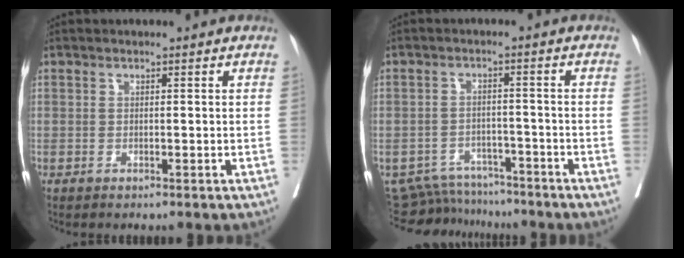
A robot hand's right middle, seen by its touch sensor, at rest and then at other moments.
{"total": 8.3, "force": [-8.0, 2.0, -0.2], "torque": [0.000, 0.010, -0.120]}